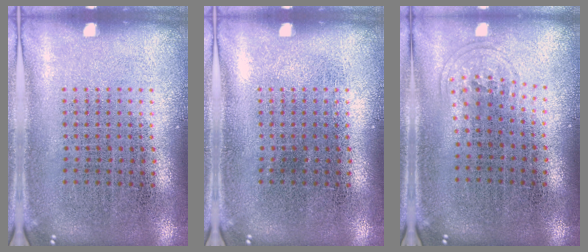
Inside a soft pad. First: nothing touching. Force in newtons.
{"total": 0.0}
{"total": 0.8, "press": 0.5, "slide": 0.7}